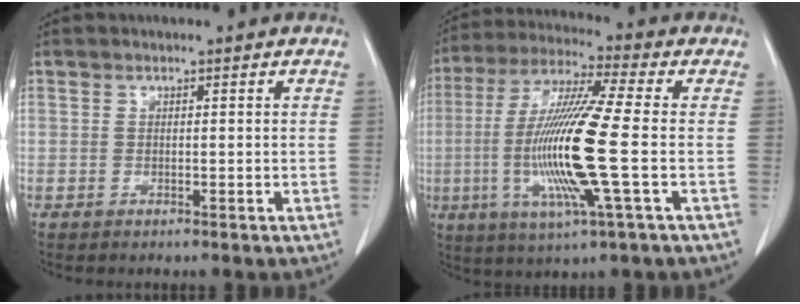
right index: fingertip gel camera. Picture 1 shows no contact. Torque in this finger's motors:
{"motor_torque": [2.14, 0.00, 1.06, 0.21]}